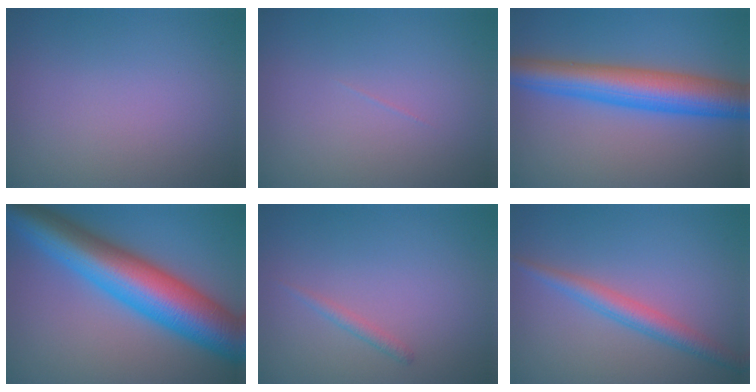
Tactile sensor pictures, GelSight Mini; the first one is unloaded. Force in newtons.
{"total": 0.0}
{"total": 7.7, "press": 7.7, "slide": 0.0}
{"total": 12.3, "press": 12.3, "slide": 0.1}
{"total": 0.9, "press": 0.9, "slide": 0.0}
{"total": 2.7, "press": 2.7, "slide": 0.1}